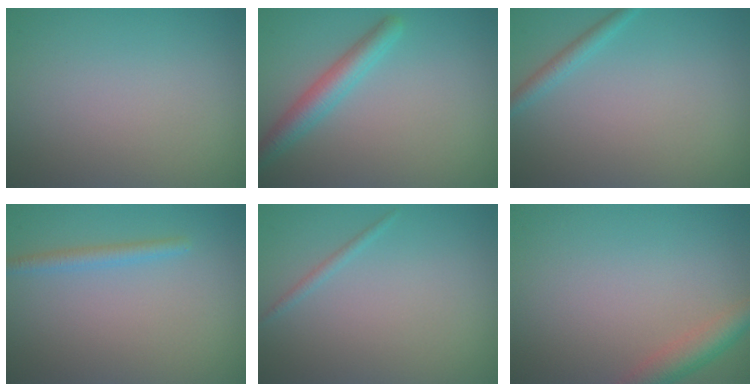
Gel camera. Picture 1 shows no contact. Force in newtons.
{"total": 2.9, "press": 2.9, "slide": 0.1}
{"total": 1.4, "press": 1.4, "slide": 0.1}
{"total": 1.6, "press": 1.6, "slide": 0.0}
{"total": 0.7, "press": 0.7, "slide": 0.1}
{"total": 2.9, "press": 2.9, "slide": 0.1}